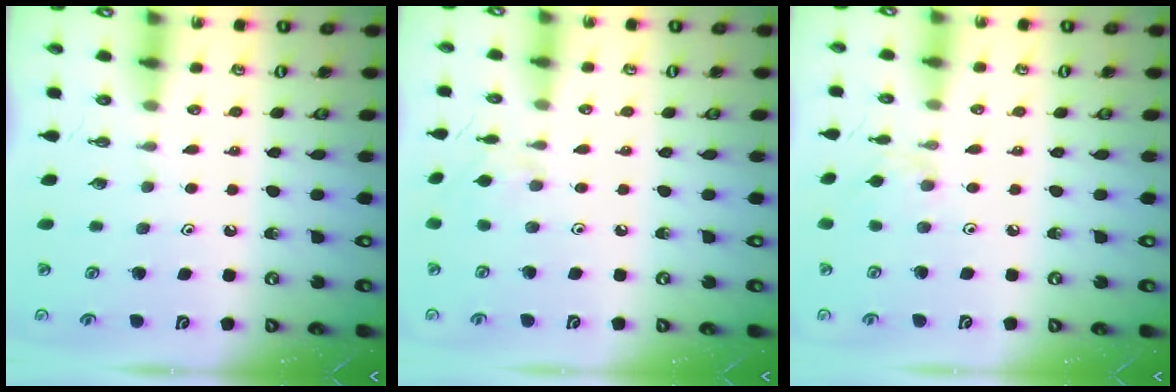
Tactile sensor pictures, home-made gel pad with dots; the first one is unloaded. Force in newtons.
{"total": 1.5, "press": 1.4, "slide": 0.5}
{"total": 1.3, "press": 1.2, "slide": 0.4}